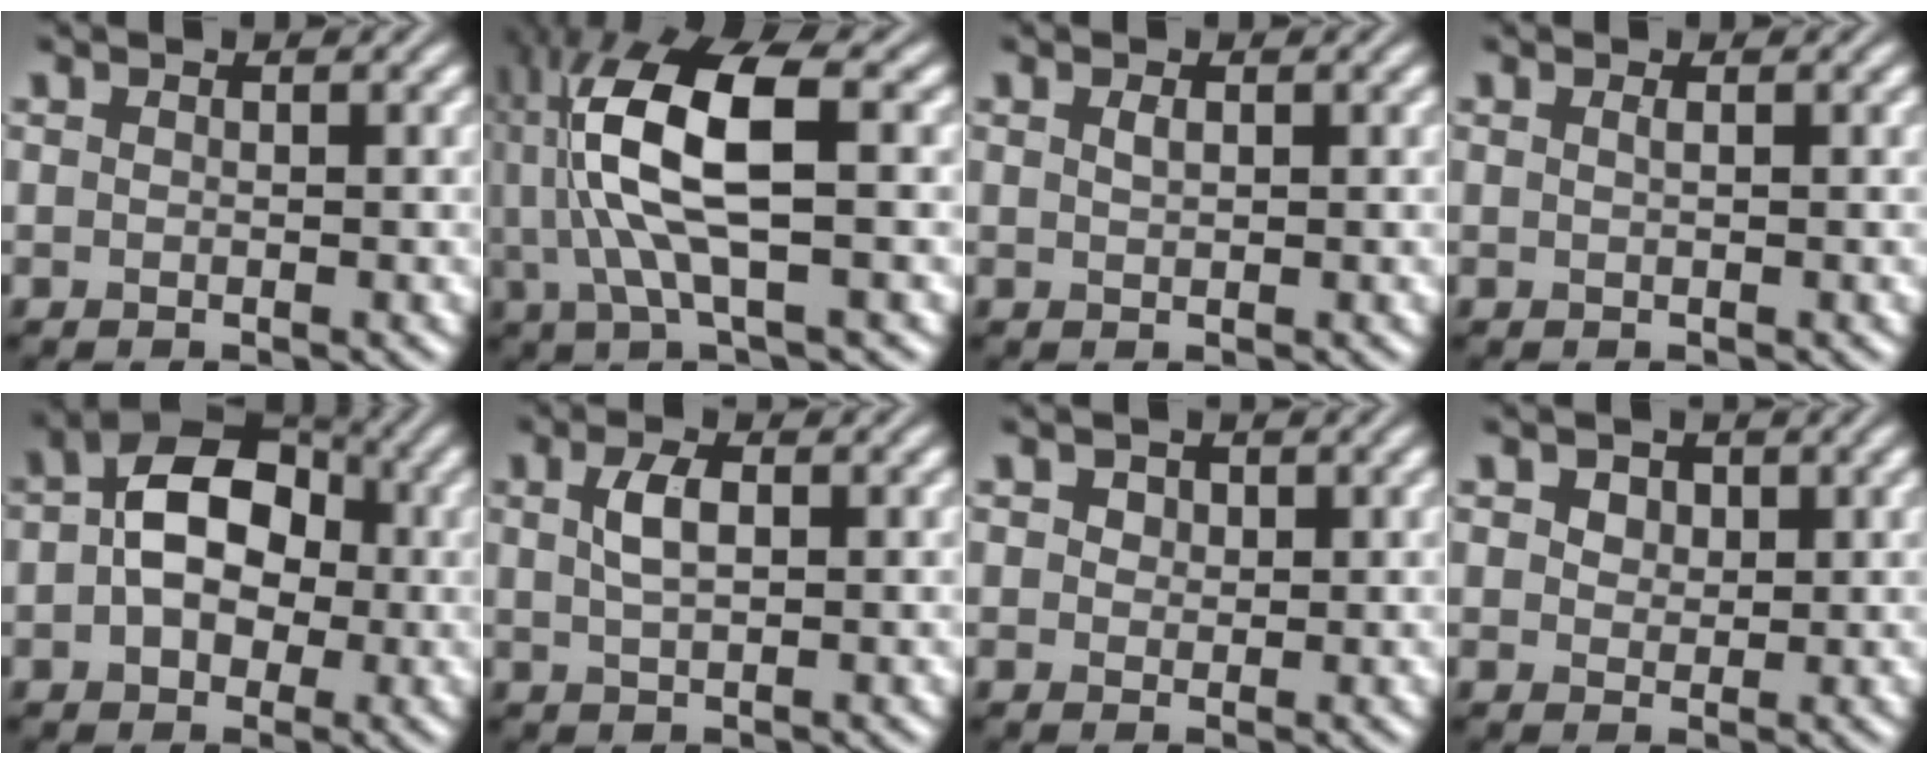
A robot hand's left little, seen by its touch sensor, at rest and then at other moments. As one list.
[{"total": 9.8, "force": [1.2, 3.1, 9.3], "torque": [-0.191, 0.006, 0.024]}, {"total": 0.7, "force": [0.3, 0.3, 0.6], "torque": [-0.014, 0.001, 0.007]}, {"total": 0.6, "force": [0.2, 0.2, 0.5], "torque": [-0.008, 0.004, 0.001]}, {"total": 8.7, "force": [0.3, 6.1, 6.1], "torque": [-0.078, 0.020, -0.015]}, {"total": 2.6, "force": [0.6, 1.2, 2.2], "torque": [-0.048, 0.003, 0.011]}, {"total": 1.7, "force": [0.8, 1.3, 0.8], "torque": [-0.009, 0.009, 0.000]}, {"total": 2.9, "force": [1.5, 2.0, 1.5], "torque": [-0.029, 0.011, 0.012]}]